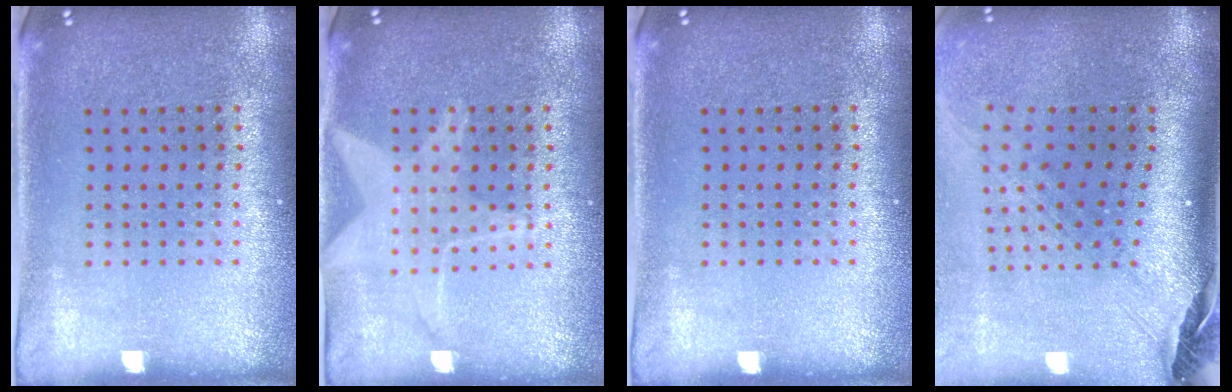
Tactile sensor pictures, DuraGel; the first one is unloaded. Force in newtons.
{"total": 1.5, "press": 1.4, "slide": 0.3}
{"total": 0.0}
{"total": 2.9, "press": 2.2, "slide": 2.0}